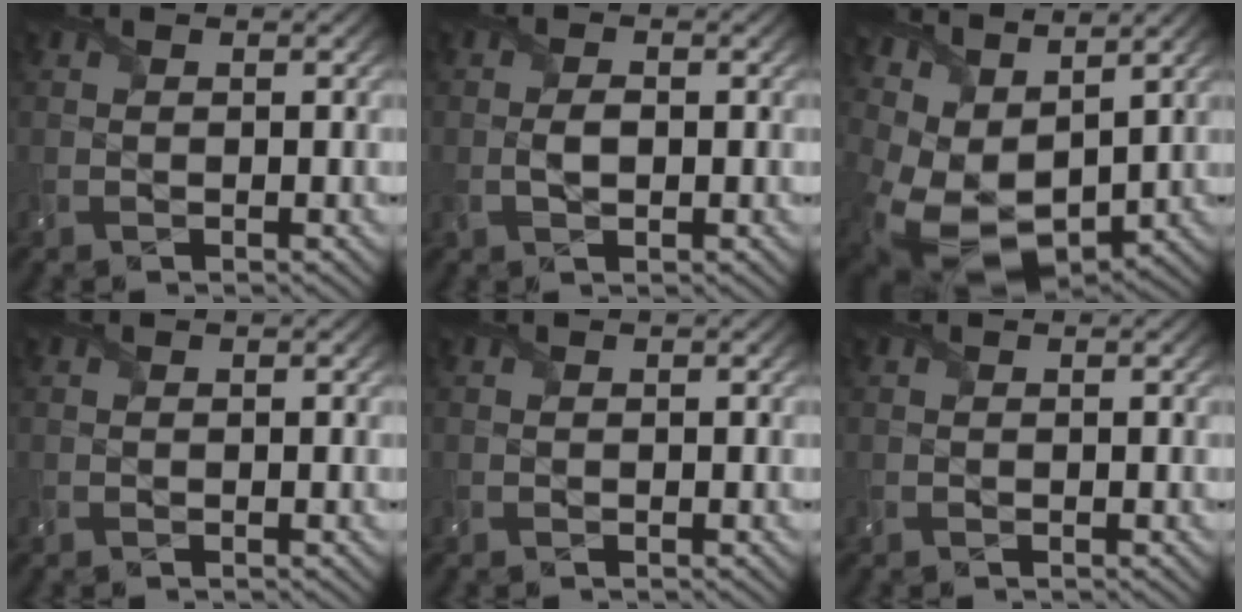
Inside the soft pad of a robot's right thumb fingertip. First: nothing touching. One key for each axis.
{"total": 2.0, "fx": -0.3, "fy": 1.1, "fz": 1.7, "tx": -0.037, "ty": -0.002, "tz": -0.006}
{"total": 11.5, "fx": 4.0, "fy": 7.1, "fz": 8.2, "tx": -0.203, "ty": -0.014, "tz": 0.090}
{"total": 0.0}
{"total": 0.0}
{"total": 0.0}